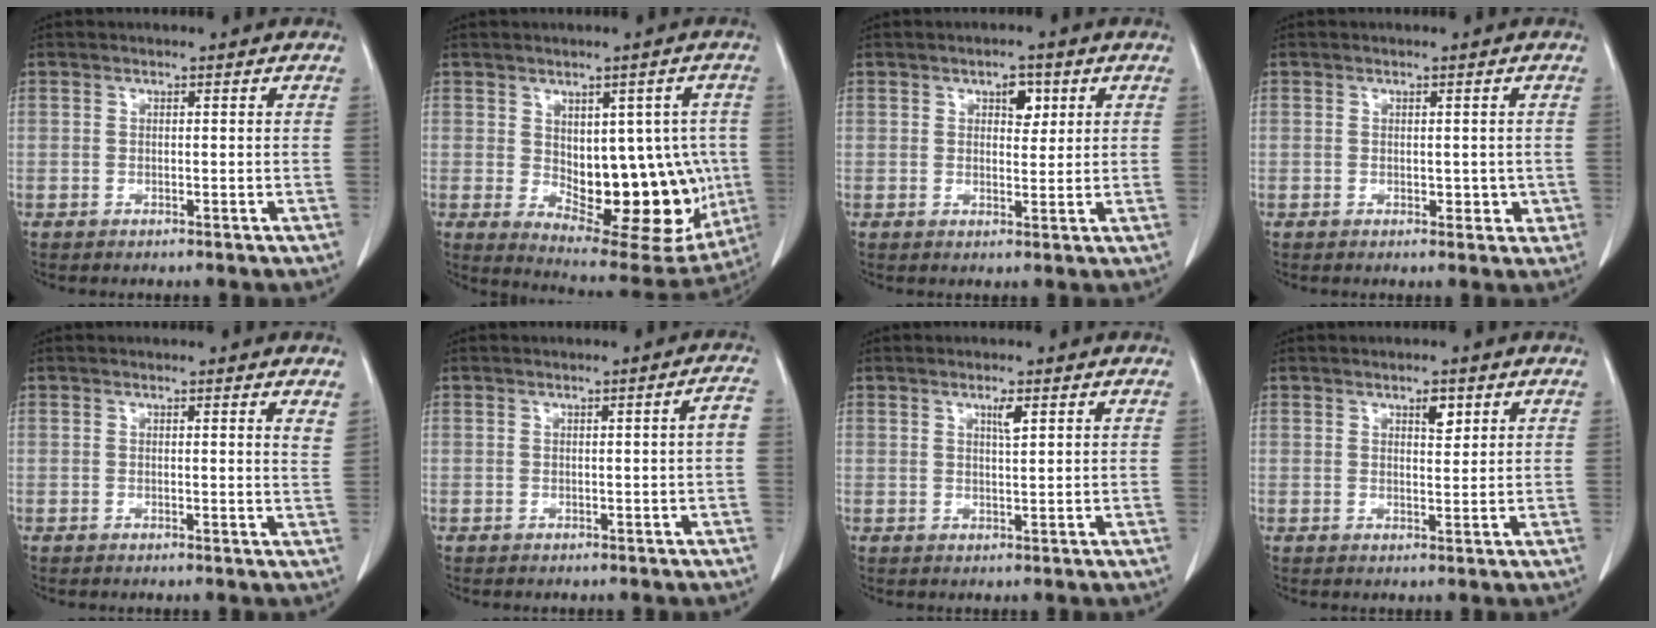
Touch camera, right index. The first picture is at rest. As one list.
[{"total": 16.9, "force": [-1.2, 8.3, 14.7], "torque": [-0.192, 0.000, 0.015]}, {"total": 3.2, "force": [1.5, 1.8, 2.3], "torque": [-0.030, 0.002, 0.022]}, {"total": 2.0, "force": [0.1, 1.6, 1.1], "torque": [-0.006, 0.002, 0.005]}, {"total": 1.7, "force": [1.4, 0.0, 1.0], "torque": [-0.017, -0.007, 0.008]}, {"total": 2.0, "force": [-0.2, -0.1, 2.0], "torque": [-0.023, 0.003, -0.001]}, {"total": 1.9, "force": [1.0, 0.1, 1.7], "torque": [-0.031, -0.003, 0.017]}, {"total": 2.4, "force": [1.4, 0.9, 1.8], "torque": [-0.028, -0.004, 0.022]}]